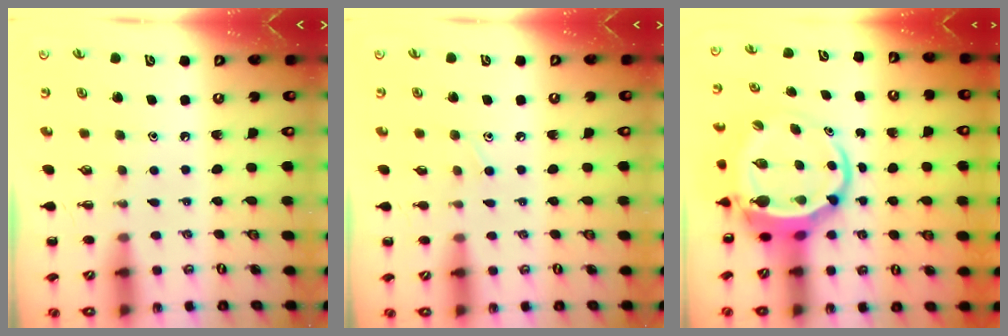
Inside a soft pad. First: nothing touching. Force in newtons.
{"total": 5.4, "press": 5.0, "slide": 1.9}
{"total": 6.9, "press": 6.6, "slide": 1.9}